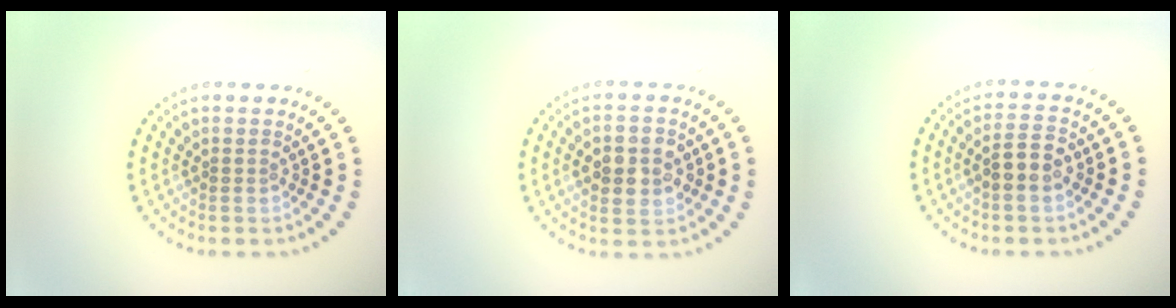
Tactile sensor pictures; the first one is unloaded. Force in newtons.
{"total": 4.3, "press": 4.3, "slide": 0.3}
{"total": 2.6, "press": 2.5, "slide": 0.6}